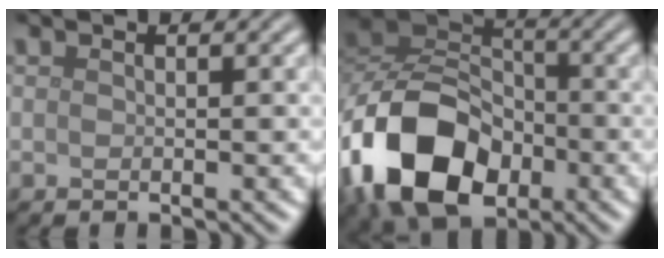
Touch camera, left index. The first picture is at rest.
{"total": 12.9, "force": [-5.8, 8.5, 7.8], "torque": [-0.166, -0.012, -0.116]}